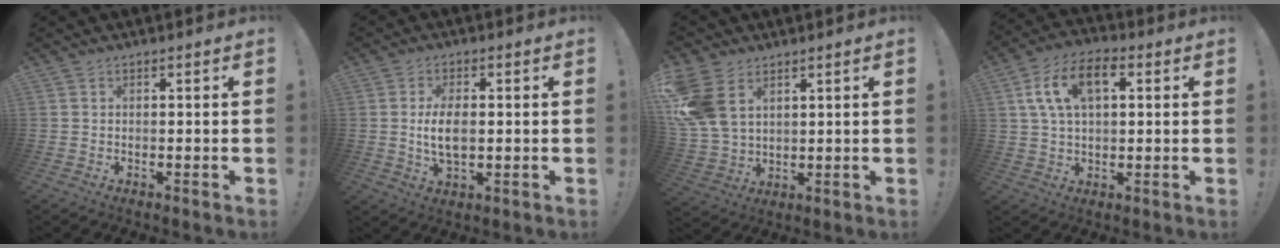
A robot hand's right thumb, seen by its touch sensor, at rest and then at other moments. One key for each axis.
{"total": 7.2, "fx": 0.1, "fy": 3.6, "fz": 6.2, "tx": -0.109, "ty": -0.008, "tz": -0.004}
{"total": 12.5, "fx": 5.0, "fy": 8.7, "fz": 7.4, "tx": -0.151, "ty": -0.019, "tz": 0.102}
{"total": 12.8, "fx": 3.8, "fy": 7.5, "fz": 9.7, "tx": -0.174, "ty": 0.006, "tz": 0.070}